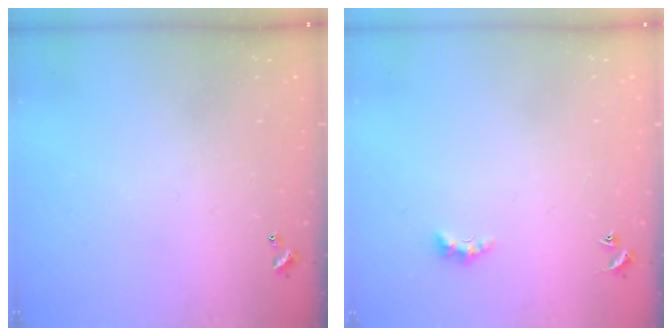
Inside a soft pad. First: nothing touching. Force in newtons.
{"total": 2.4, "press": 2.3, "slide": 0.5}